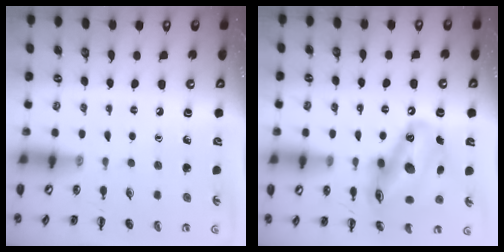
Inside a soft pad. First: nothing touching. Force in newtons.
{"total": 18.7, "press": 17.8, "slide": 5.6}